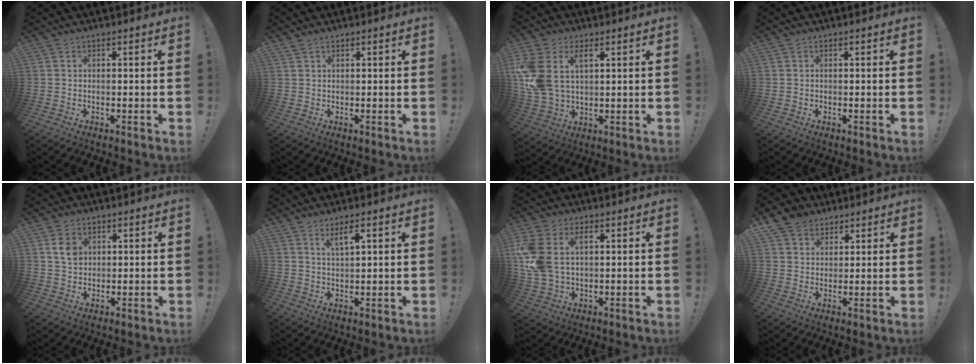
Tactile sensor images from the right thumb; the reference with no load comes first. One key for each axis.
{"total": 1.1, "fx": 0.9, "fy": 0.5, "fz": 0.3, "tx": 0.001, "ty": -0.004, "tz": 0.016}
{"total": 12.1, "fx": 4.5, "fy": 8.0, "fz": 7.9, "tx": -0.179, "ty": -0.015, "tz": 0.087}
{"total": 0.0}
{"total": 5.6, "fx": 1.8, "fy": 4.4, "fz": 2.9, "tx": -0.032, "ty": 0.000, "tz": 0.033}
{"total": 4.5, "fx": 2.6, "fy": 0.7, "fz": 3.6, "tx": -0.058, "ty": -0.011, "tz": 0.041}
{"total": 10.9, "fx": 3.2, "fy": 7.3, "fz": 7.4, "tx": -0.164, "ty": -0.005, "tz": 0.060}
{"total": 7.5, "fx": 5.0, "fy": 5.4, "fz": 1.4, "tx": -0.020, "ty": -0.030, "tz": 0.099}